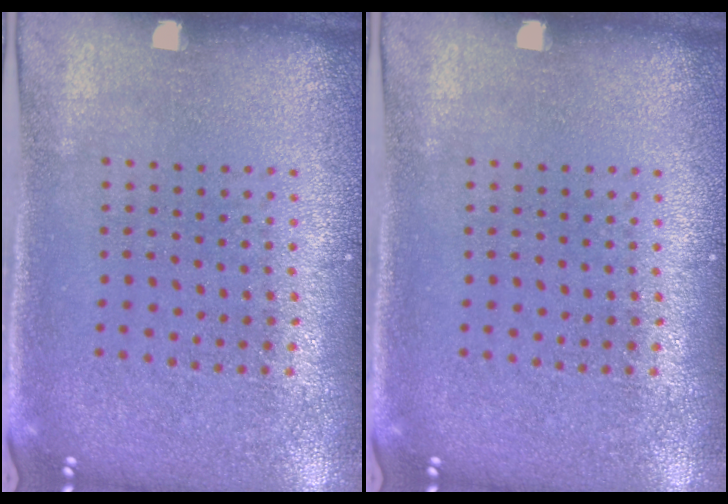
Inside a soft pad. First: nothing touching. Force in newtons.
{"total": 0.0}